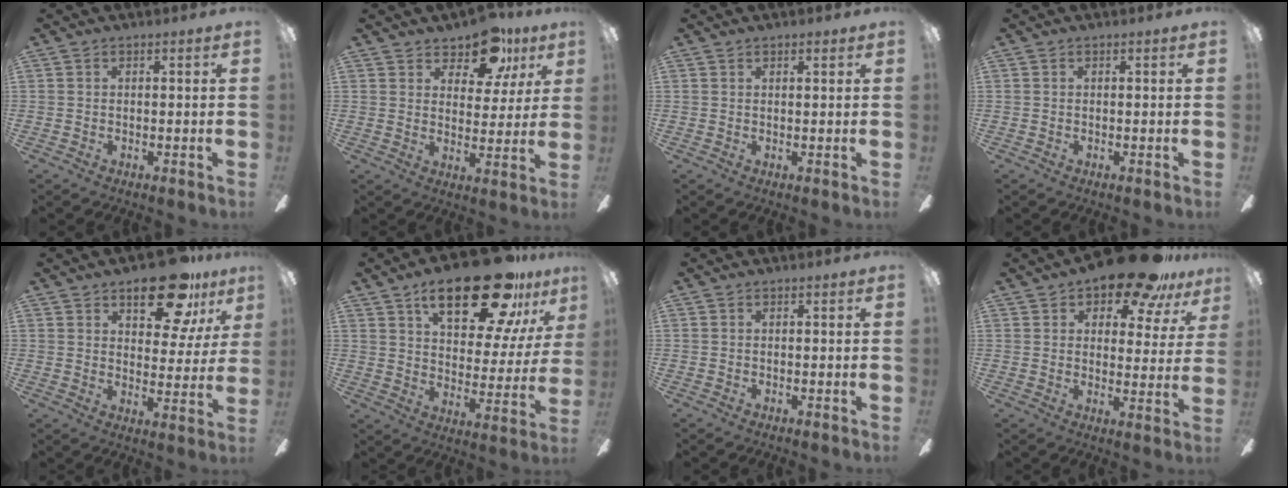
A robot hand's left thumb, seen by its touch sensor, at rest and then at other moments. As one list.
[{"total": 11.4, "force": [8.3, 5.7, 5.3], "torque": [-0.069, -0.043, 0.147]}, {"total": 0.8, "force": [0.8, 0.1, 0.3], "torque": [0.001, -0.003, 0.012]}, {"total": 0.0}, {"total": 15.9, "force": [10.2, 7.3, 9.7], "torque": [-0.117, -0.052, 0.169]}, {"total": 23.3, "force": [15.1, 9.1, 15.2], "torque": [-0.230, -0.076, 0.249]}, {"total": 0.0}, {"total": 13.8, "force": [10.7, 5.0, 7.1], "torque": [-0.101, -0.067, 0.185]}]